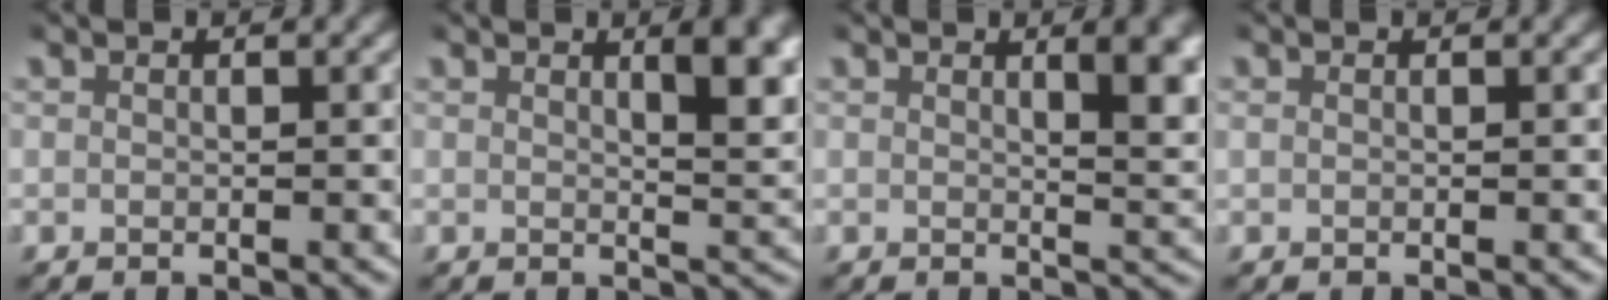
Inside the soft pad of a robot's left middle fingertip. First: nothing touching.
{"total": 3.8, "force": [1.8, 0.7, 3.3], "torque": [-0.037, -0.007, 0.027]}
{"total": 3.8, "force": [1.6, 0.7, 3.4], "torque": [-0.039, -0.010, 0.026]}
{"total": 0.0}